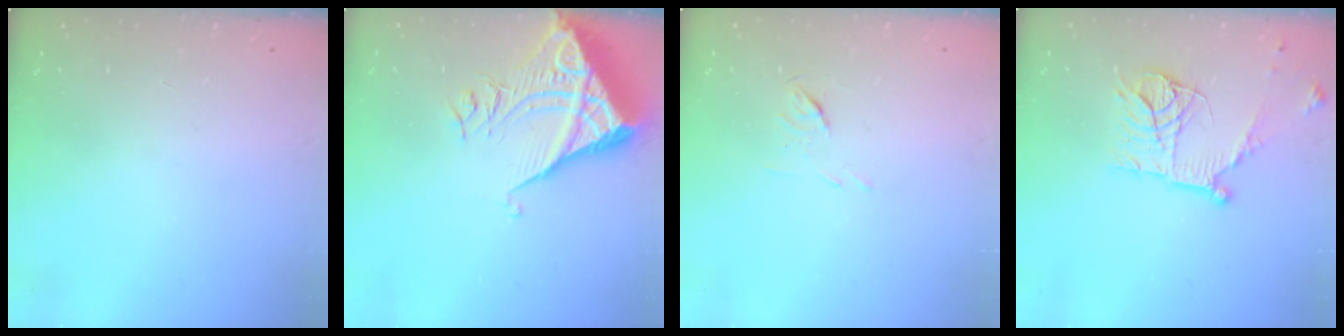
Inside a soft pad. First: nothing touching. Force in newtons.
{"total": 10.6, "press": 10.6, "slide": 1.1}
{"total": 4.1, "press": 3.9, "slide": 1.2}
{"total": 14.9, "press": 14.8, "slide": 1.4}